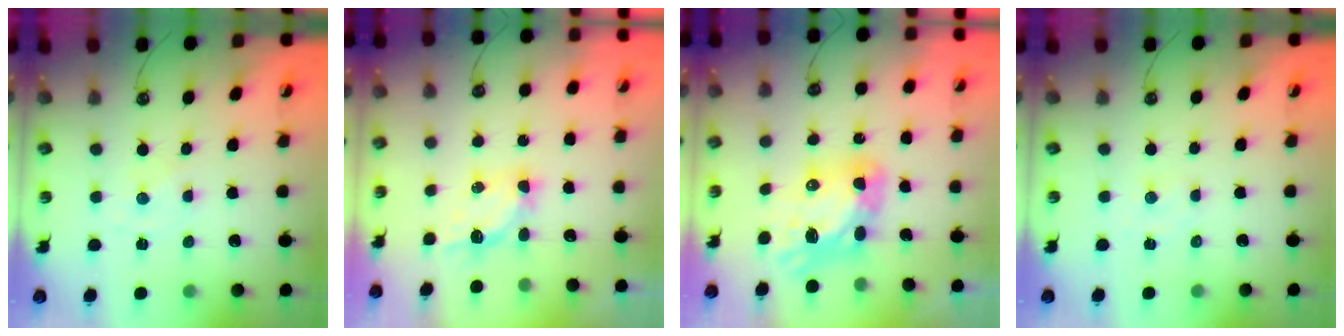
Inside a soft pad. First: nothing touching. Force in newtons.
{"total": 5.0, "press": 5.0, "slide": 0.2}
{"total": 11.0, "press": 10.9, "slide": 1.3}
{"total": 2.2, "press": 2.2, "slide": 0.4}